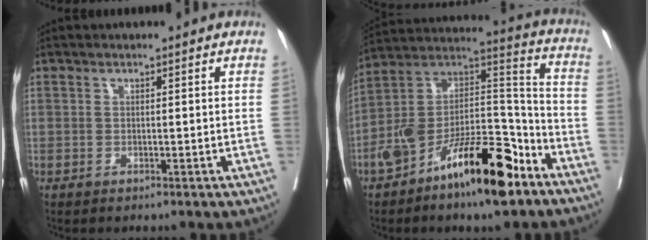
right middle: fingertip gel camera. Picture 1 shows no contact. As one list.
[{"total": 19.0, "force": [-11.6, 5.4, 14.1], "torque": [-0.252, 0.025, -0.200]}]